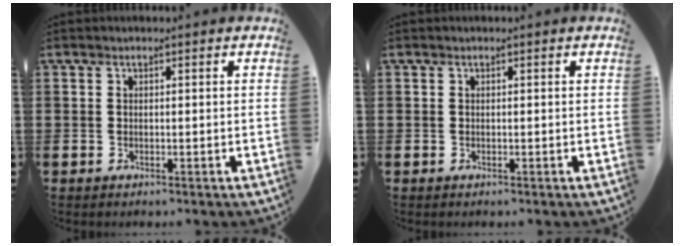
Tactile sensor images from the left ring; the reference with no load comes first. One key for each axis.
{"total": 0.0}